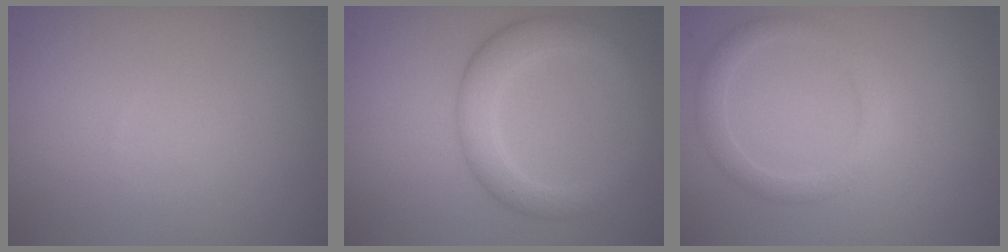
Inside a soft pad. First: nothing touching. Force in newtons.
{"total": 3.6, "press": 3.6, "slide": 0.1}
{"total": 2.3, "press": 2.3, "slide": 0.1}